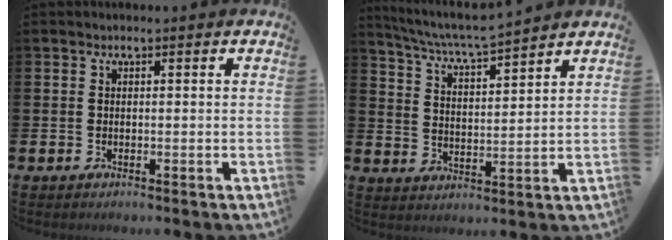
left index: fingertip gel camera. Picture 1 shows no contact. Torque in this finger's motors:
{"motor_torque": [0.51, -0.89, 0.21, 0.07]}